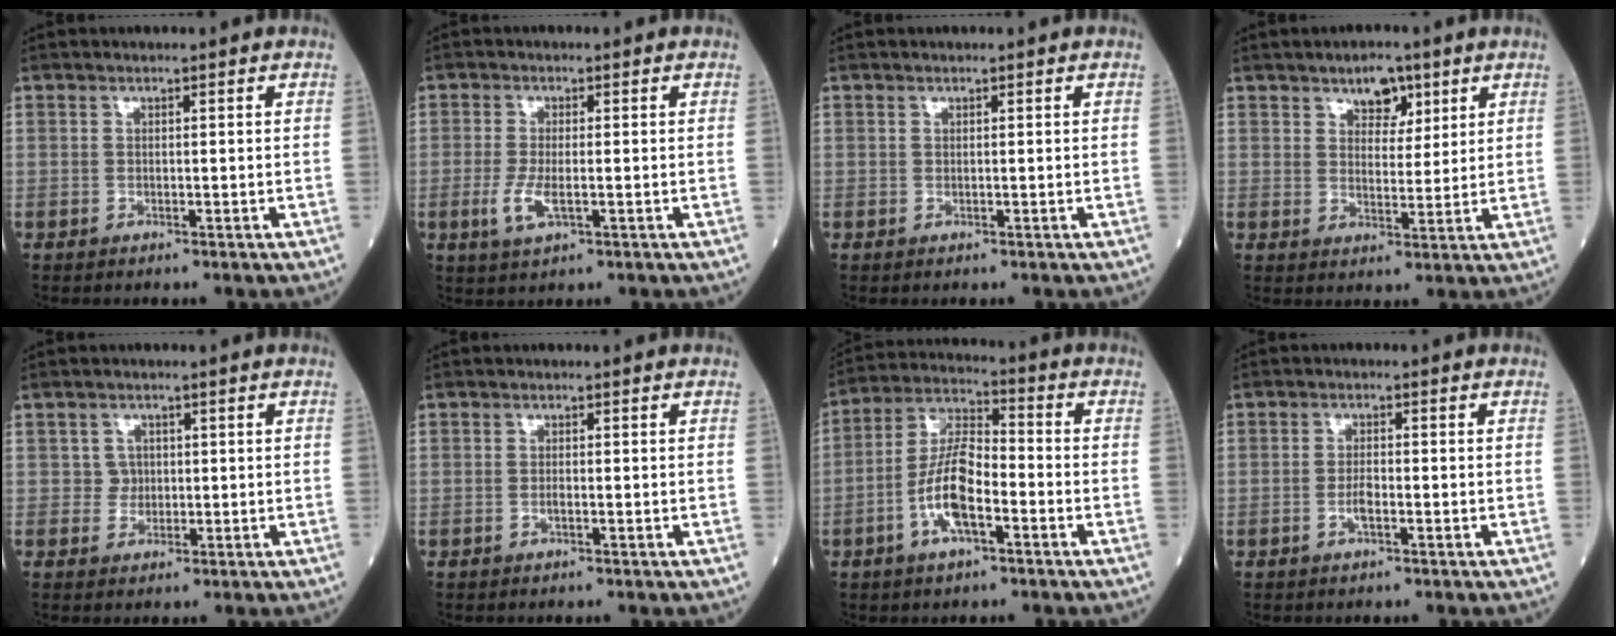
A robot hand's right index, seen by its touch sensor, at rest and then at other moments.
{"total": 4.0, "force": [-1.1, 1.0, 3.7], "torque": [-0.089, -0.009, -0.017]}
{"total": 0.0}
{"total": 5.0, "force": [3.0, 2.8, 2.8], "torque": [-0.035, 0.006, 0.046]}
{"total": 1.9, "force": [0.2, 1.9, 0.1], "torque": [0.003, 0.004, 0.002]}
{"total": 0.6, "force": [-0.3, 0.2, 0.6], "torque": [-0.013, 0.001, -0.004]}
{"total": 9.7, "force": [-3.3, 3.1, 8.6], "torque": [-0.179, 0.012, -0.065]}
{"total": 2.0, "force": [-0.8, 0.5, 1.8], "torque": [-0.034, 0.002, -0.015]}